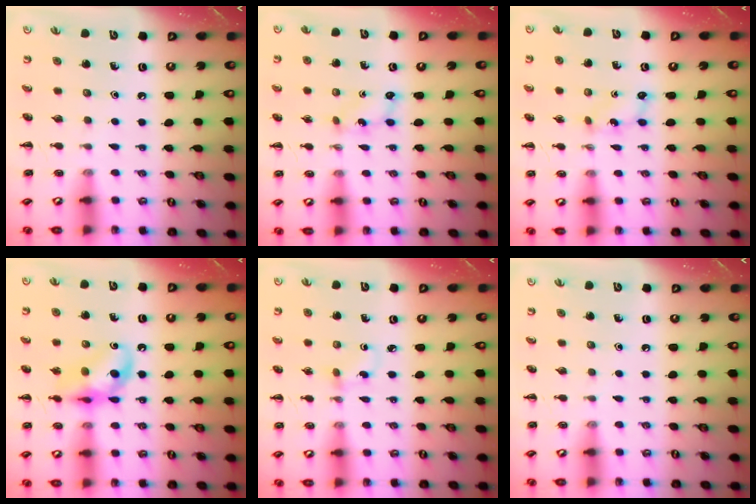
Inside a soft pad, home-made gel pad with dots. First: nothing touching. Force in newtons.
{"total": 2.5, "press": 2.4, "slide": 0.7}
{"total": 2.5, "press": 2.4, "slide": 0.7}
{"total": 12.3, "press": 12.1, "slide": 2.1}
{"total": 1.7, "press": 1.5, "slide": 0.8}
{"total": 0.0}